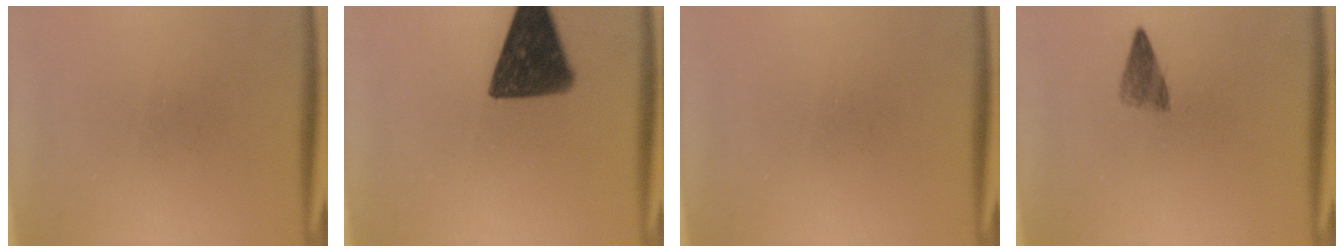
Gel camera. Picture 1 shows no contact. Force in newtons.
{"total": 13.8}
{"total": 0.0}
{"total": 2.8}